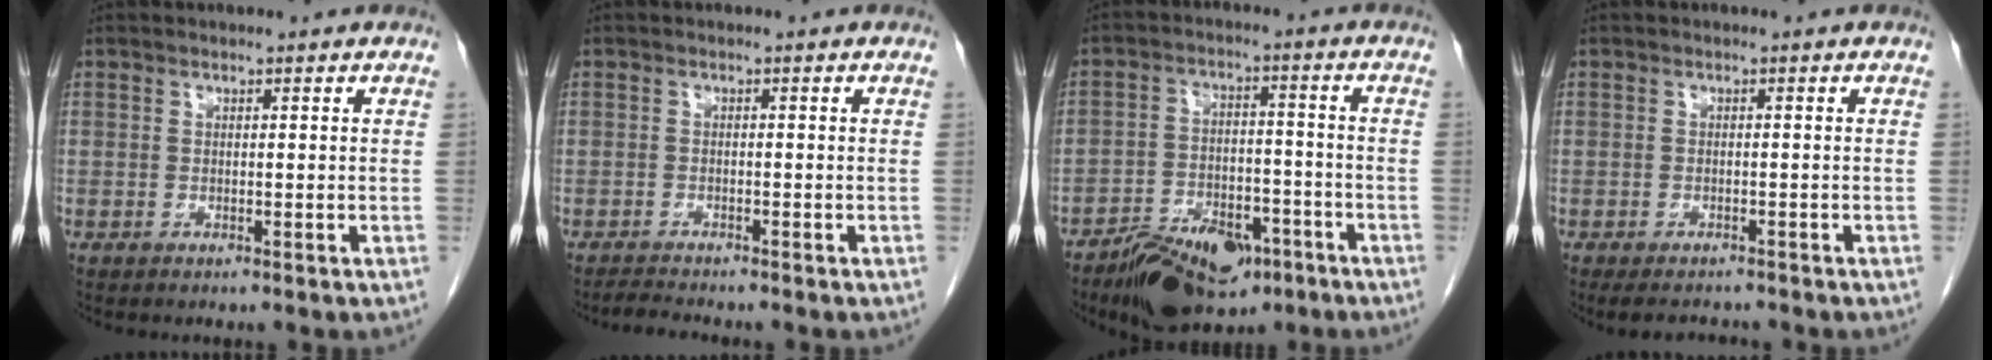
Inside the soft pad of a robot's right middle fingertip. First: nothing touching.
{"total": 2.0, "force": [-1.9, -0.4, 0.3], "torque": [-0.018, -0.013, -0.036]}
{"total": 11.6, "force": [-8.0, 5.3, 6.4], "torque": [-0.100, -0.001, -0.131]}
{"total": 3.7, "force": [-3.3, 1.0, 1.2], "torque": [-0.018, -0.009, -0.049]}